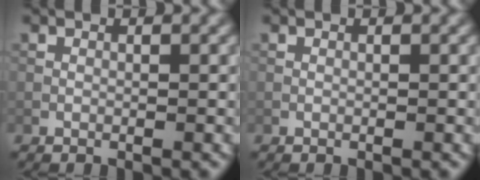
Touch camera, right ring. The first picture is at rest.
{"total": 0.0}